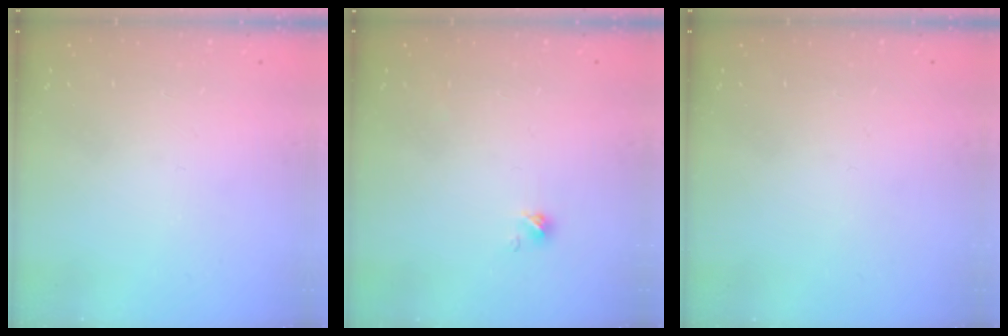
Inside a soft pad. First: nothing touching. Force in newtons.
{"total": 0.0}
{"total": 0.0}